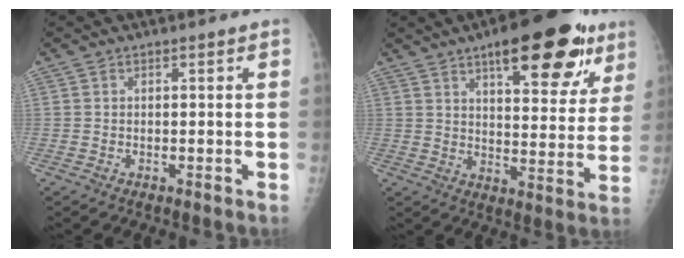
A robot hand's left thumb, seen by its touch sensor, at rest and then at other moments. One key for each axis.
{"total": 20.3, "fx": 11.4, "fy": 7.6, "fz": 15.0, "tx": -0.164, "ty": -0.036, "tz": 0.160}